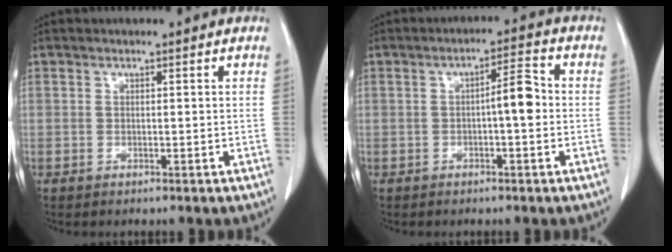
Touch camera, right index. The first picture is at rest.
{"total": 4.5, "force": [-0.4, 0.7, 4.5], "torque": [-0.065, 0.013, -0.008]}